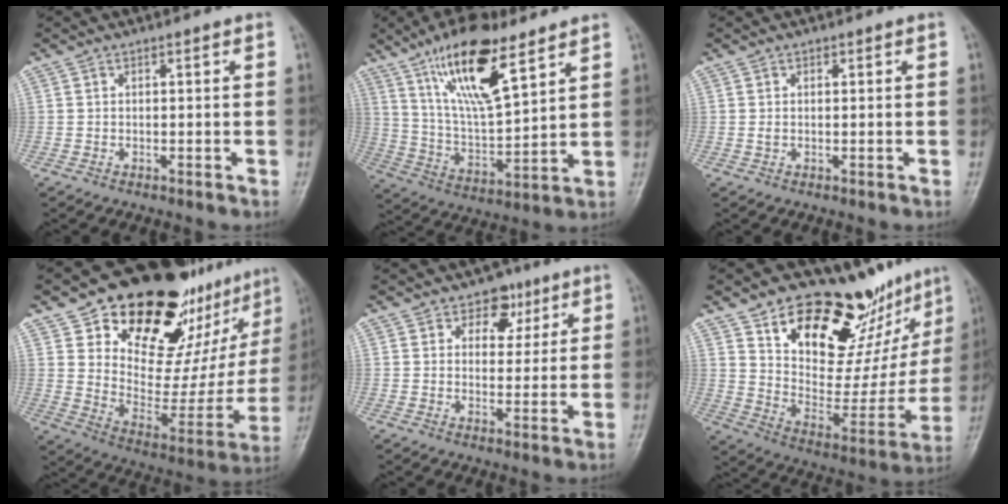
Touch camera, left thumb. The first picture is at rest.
{"total": 17.3, "force": [10.2, 5.6, 12.8], "torque": [-0.208, -0.046, 0.194]}
{"total": 1.0, "force": [0.2, 0.7, 0.6], "torque": [-0.010, -0.001, 0.005]}
{"total": 30.6, "force": [18.9, 15.2, 18.7], "torque": [-0.223, -0.074, 0.284]}
{"total": 5.8, "force": [3.1, 4.3, 2.3], "torque": [0.005, -0.010, 0.042]}
{"total": 26.0, "force": [17.5, 12.7, 14.5], "torque": [-0.153, -0.085, 0.271]}